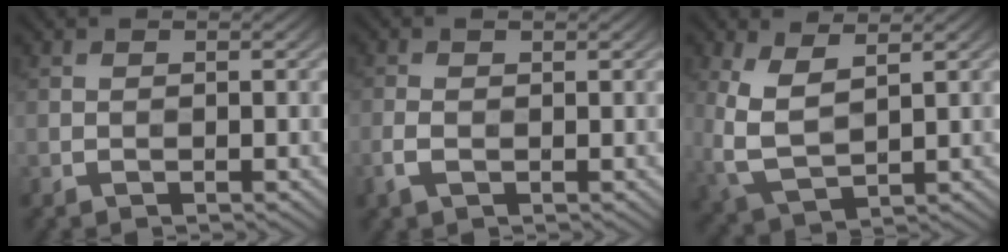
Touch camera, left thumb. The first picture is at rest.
{"total": 2.3, "force": [-0.4, 1.2, 1.9], "torque": [-0.052, -0.001, -0.009]}
{"total": 6.7, "force": [2.2, 3.2, 5.5], "torque": [-0.142, -0.001, 0.044]}